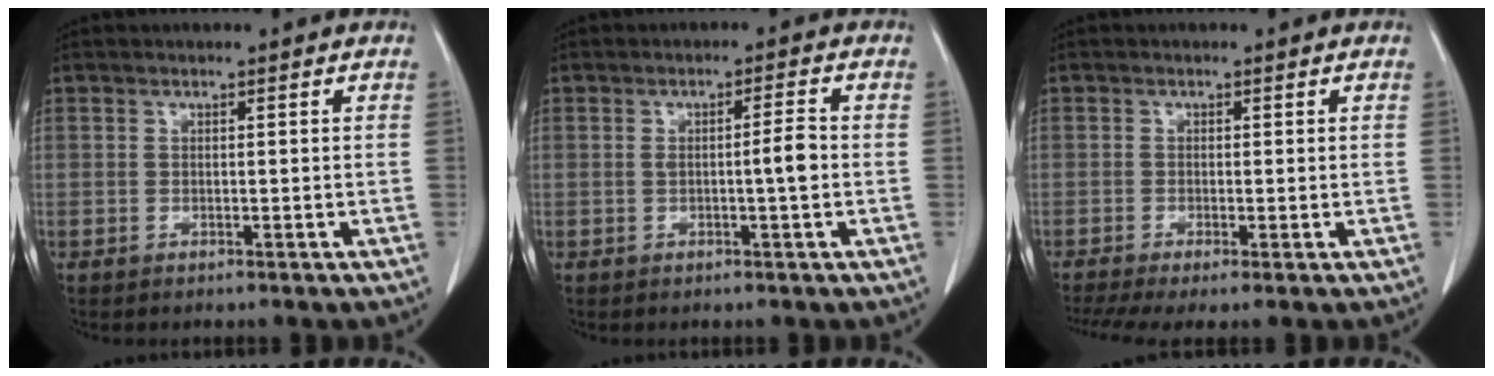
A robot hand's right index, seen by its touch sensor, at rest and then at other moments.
{"total": 3.3, "force": [-0.3, 0.1, 3.2], "torque": [-0.054, 0.001, -0.006]}
{"total": 6.0, "force": [-3.7, 1.5, 4.5], "torque": [-0.080, -0.013, -0.067]}